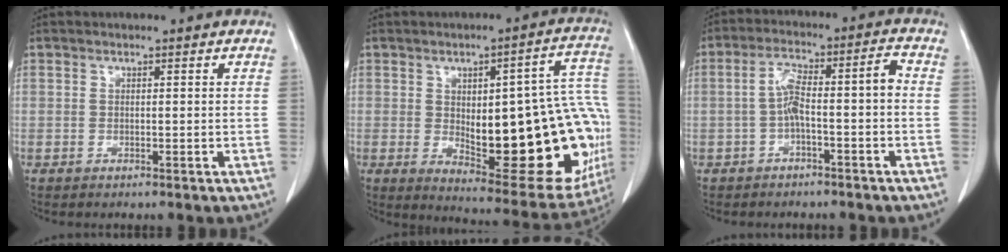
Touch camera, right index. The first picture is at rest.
{"total": 26.5, "force": [-2.3, 8.0, 25.2], "torque": [-0.248, 0.021, -0.003]}
{"total": 7.0, "force": [-1.5, 1.0, 6.7], "torque": [-0.124, 0.036, -0.026]}